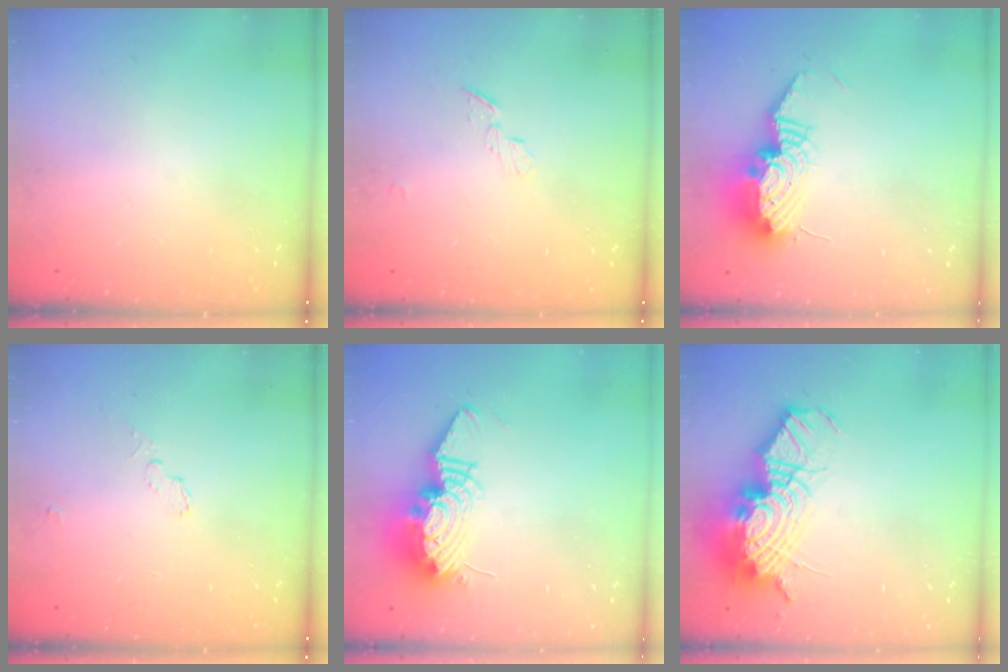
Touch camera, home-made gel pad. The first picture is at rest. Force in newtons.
{"total": 3.3, "press": 3.3, "slide": 0.3}
{"total": 13.1, "press": 13.1, "slide": 1.0}
{"total": 11.7, "press": 5.0, "slide": 10.5}
{"total": 13.7, "press": 13.7, "slide": 1.0}
{"total": 20.7, "press": 20.6, "slide": 2.1}